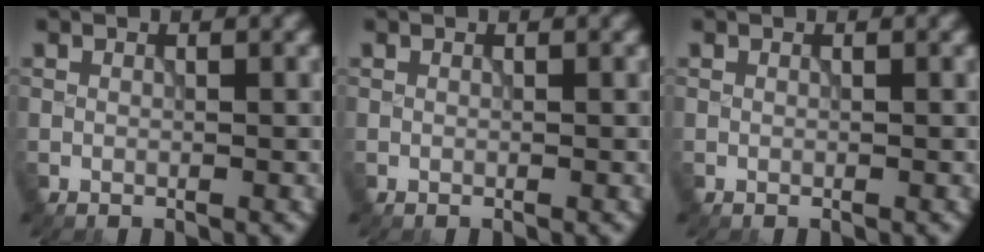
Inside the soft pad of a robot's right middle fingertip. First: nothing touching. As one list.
[{"total": 0.0}, {"total": 0.0}]